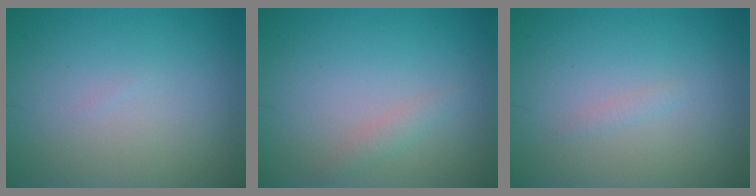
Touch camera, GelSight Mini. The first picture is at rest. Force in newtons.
{"total": 1.1, "press": 1.1, "slide": 0.0}
{"total": 0.6, "press": 0.6, "slide": 0.0}